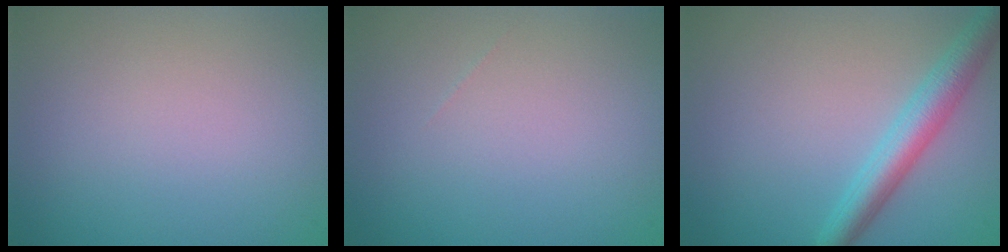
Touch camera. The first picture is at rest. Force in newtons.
{"total": 0.0}
{"total": 3.9, "press": 3.9, "slide": 0.1}